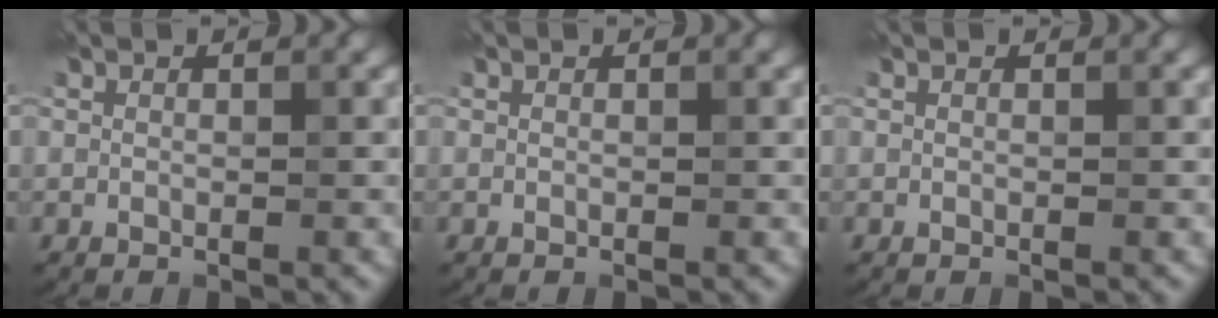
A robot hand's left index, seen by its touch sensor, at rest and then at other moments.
{"total": 0.0}
{"total": 0.0}